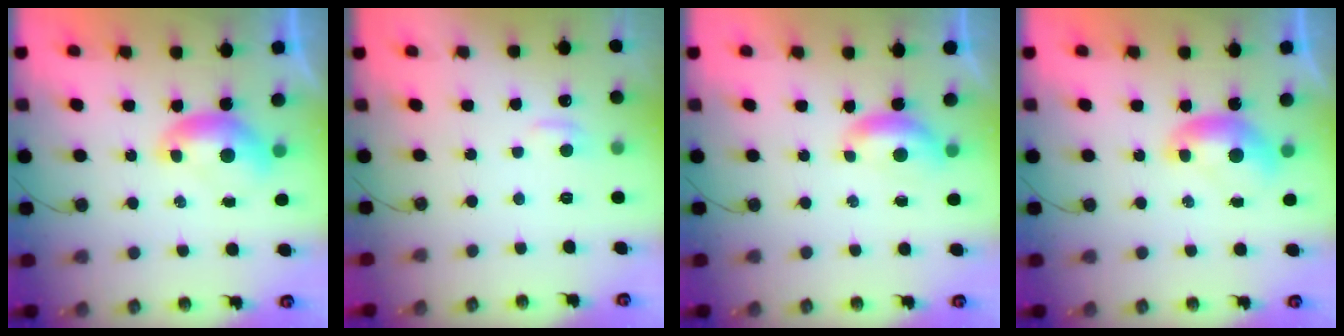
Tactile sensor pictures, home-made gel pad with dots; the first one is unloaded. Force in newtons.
{"total": 0.9, "press": 0.7, "slide": 0.6}
{"total": 1.1, "press": 1.0, "slide": 0.5}
{"total": 0.0}